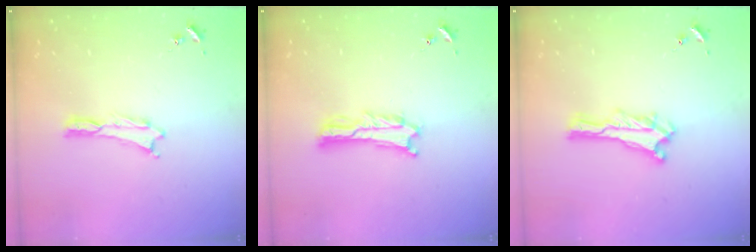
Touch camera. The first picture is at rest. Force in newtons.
{"total": 2.0, "press": 2.0, "slide": 0.3}
{"total": 0.0}